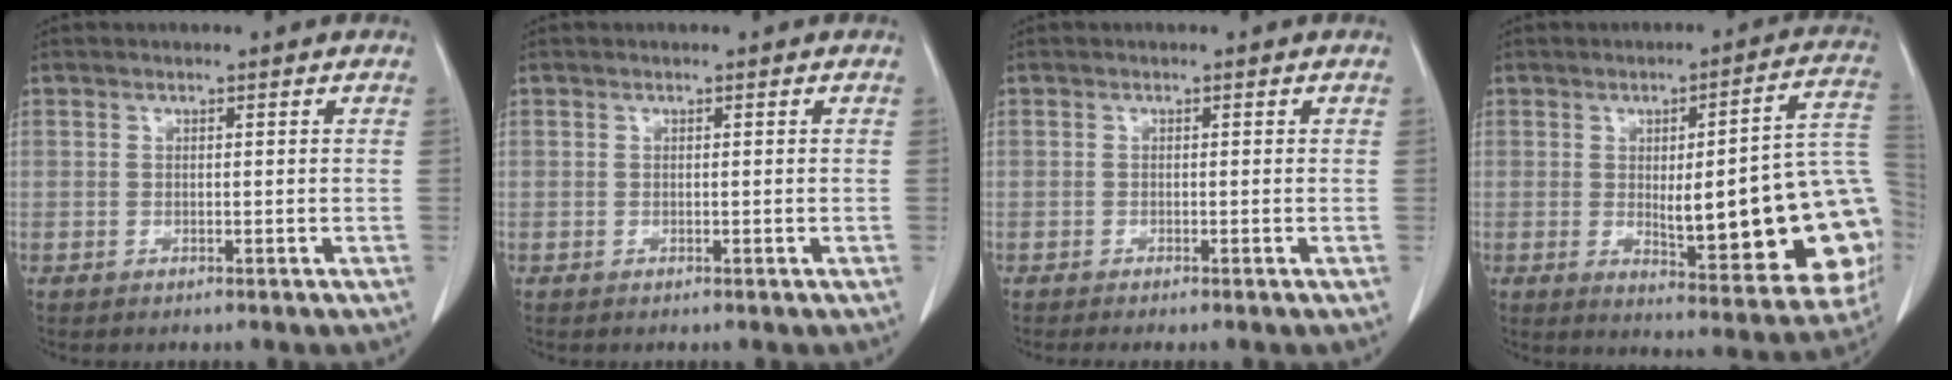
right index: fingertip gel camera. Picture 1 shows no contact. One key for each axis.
{"total": 0.0}
{"total": 1.2, "fx": -1.0, "fy": -0.1, "fz": 0.6, "tx": -0.008, "ty": 0.000, "tz": -0.016}
{"total": 22.7, "fx": -3.0, "fy": 4.5, "fz": 22.1, "tx": -0.198, "ty": 0.020, "tz": -0.021}